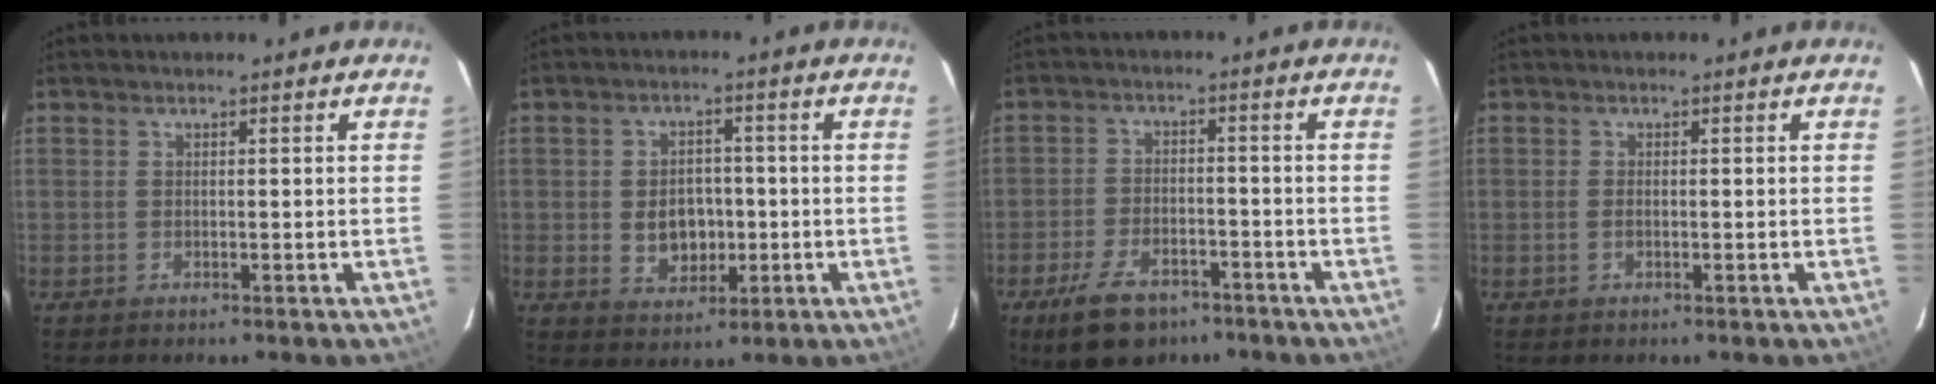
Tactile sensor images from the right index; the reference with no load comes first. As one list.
[{"total": 7.1, "force": [-1.1, 5.6, 4.3], "torque": [-0.088, 0.007, -0.006]}, {"total": 11.0, "force": [-7.3, 5.8, 5.8], "torque": [-0.136, -0.005, -0.121]}, {"total": 1.1, "force": [-0.5, 0.7, 0.8], "torque": [-0.020, 0.001, -0.009]}]